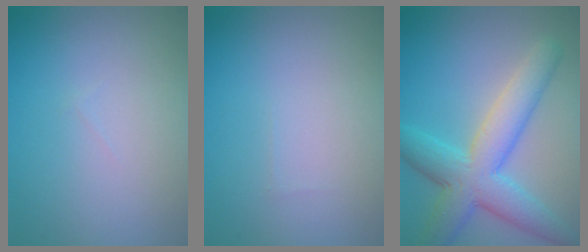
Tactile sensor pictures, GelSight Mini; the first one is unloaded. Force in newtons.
{"total": 0.0}
{"total": 7.1, "press": 7.1, "slide": 0.2}